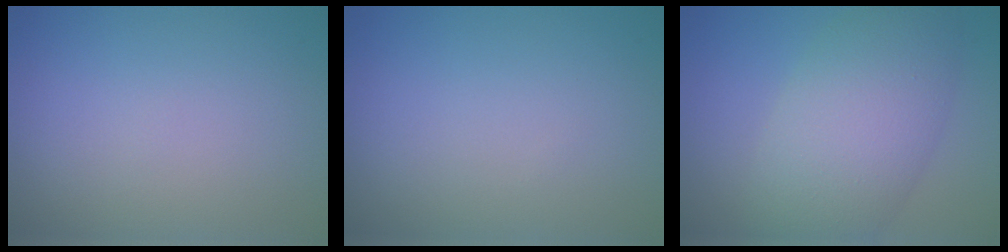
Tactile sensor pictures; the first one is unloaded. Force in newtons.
{"total": 0.0}
{"total": 8.3, "press": 8.3, "slide": 0.2}